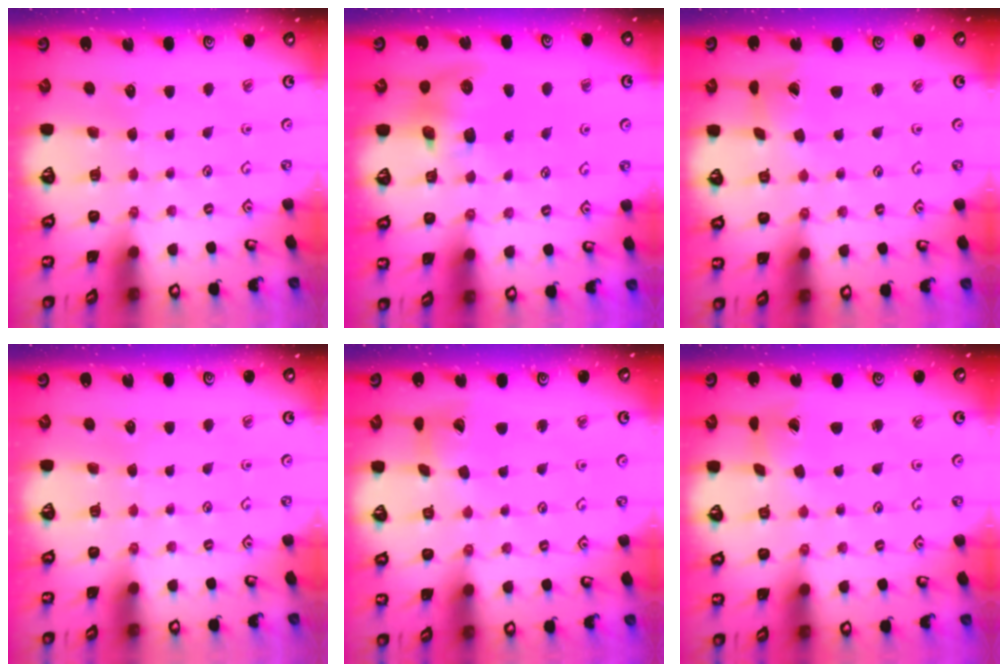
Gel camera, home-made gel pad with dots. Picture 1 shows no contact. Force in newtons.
{"total": 9.5, "press": 9.4, "slide": 1.1}
{"total": 1.4, "press": 1.4, "slide": 0.2}
{"total": 0.0}
{"total": 8.0, "press": 8.0, "slide": 1.0}
{"total": 1.4, "press": 1.4, "slide": 0.2}